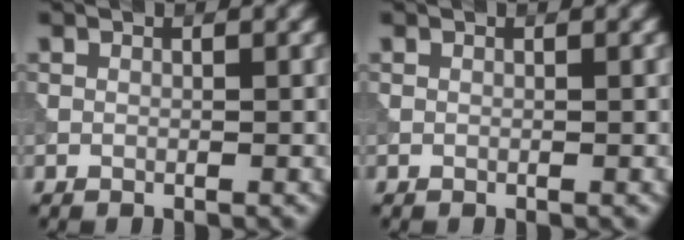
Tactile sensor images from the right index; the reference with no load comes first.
{"total": 0.0}